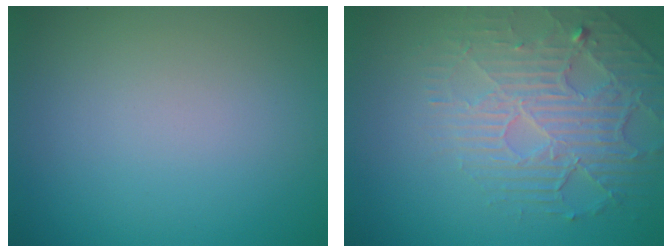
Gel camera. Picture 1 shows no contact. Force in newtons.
{"total": 4.2, "press": 3.8, "slide": 1.6}